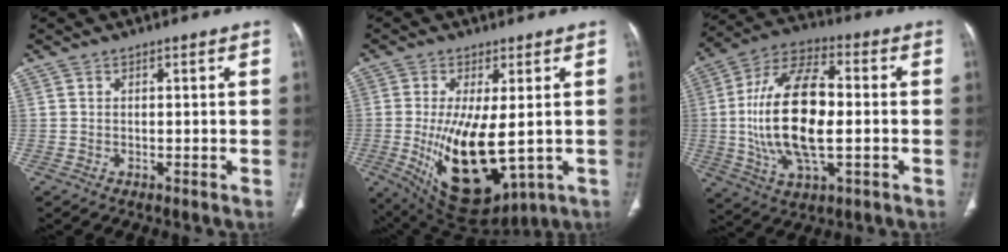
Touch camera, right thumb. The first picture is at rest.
{"total": 16.3, "force": [-1.7, 6.9, 14.6], "torque": [-0.253, -0.027, -0.002]}
{"total": 20.4, "force": [-1.1, 9.3, 18.1], "torque": [-0.348, 0.018, -0.020]}